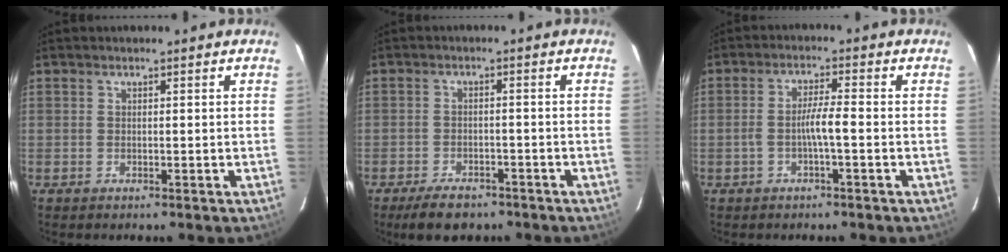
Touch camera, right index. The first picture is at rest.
{"total": 6.2, "force": [-4.7, 2.9, 2.8], "torque": [-0.052, -0.003, -0.074]}
{"total": 3.9, "force": [-1.0, 0.2, 3.8], "torque": [-0.068, 0.008, -0.018]}